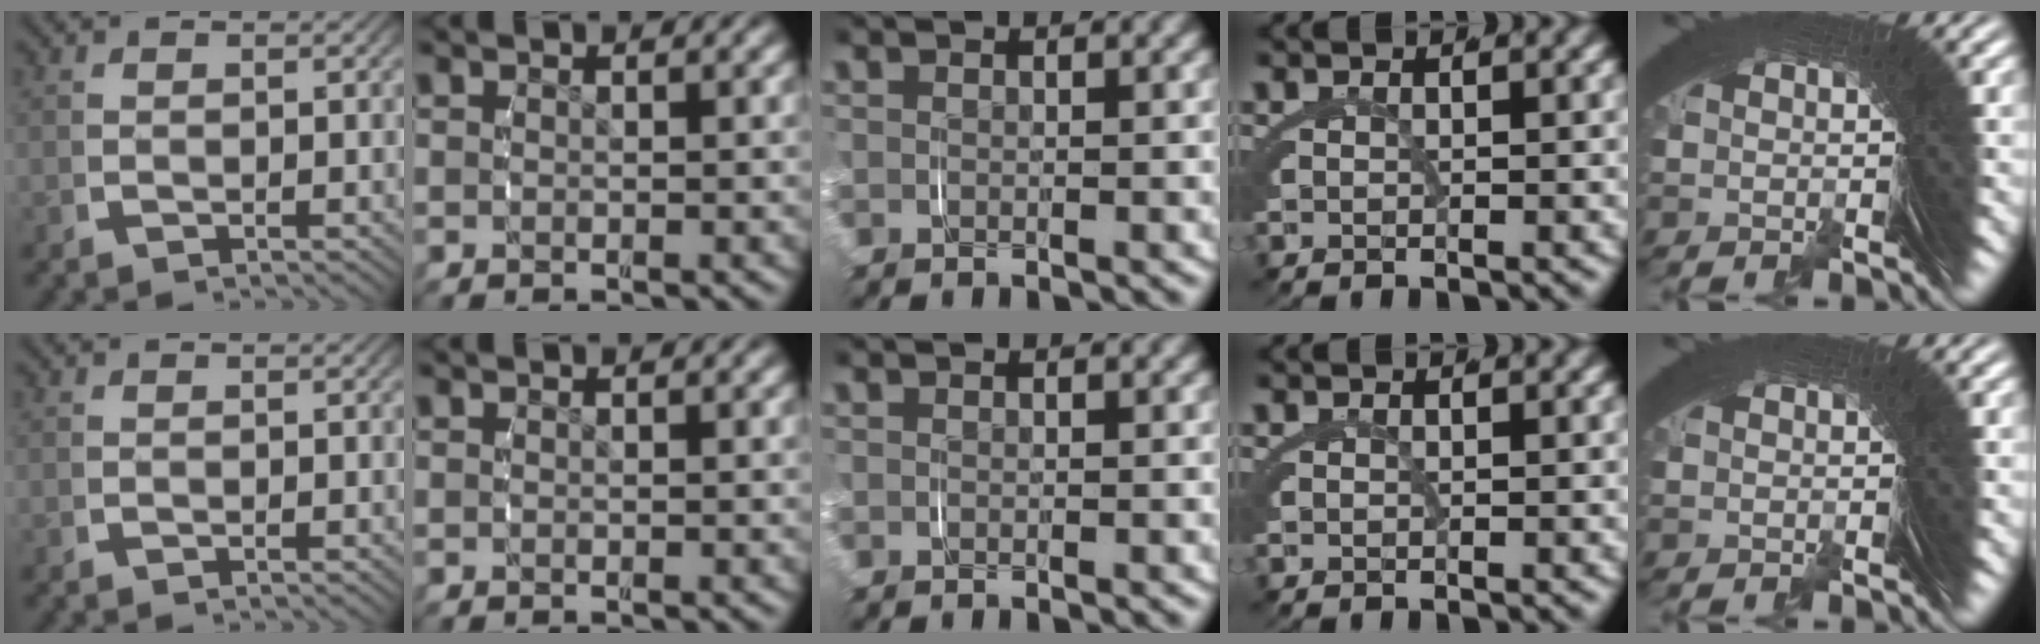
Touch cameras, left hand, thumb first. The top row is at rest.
{}